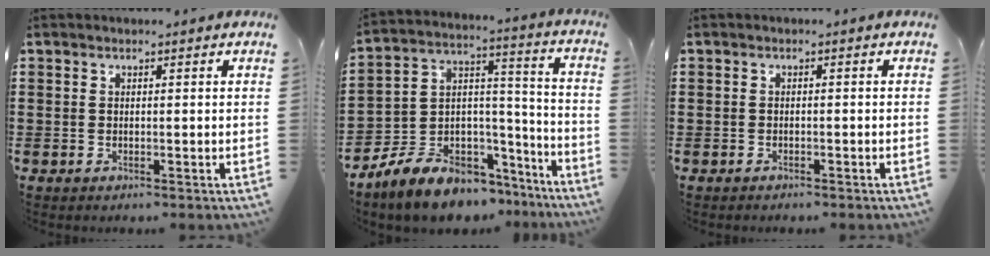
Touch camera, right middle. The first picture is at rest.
{"total": 8.1, "force": [-6.5, 4.3, 2.2], "torque": [-0.058, 0.011, -0.124]}
{"total": 1.0, "force": [-0.8, 0.5, 0.0], "torque": [-0.001, 0.002, -0.019]}